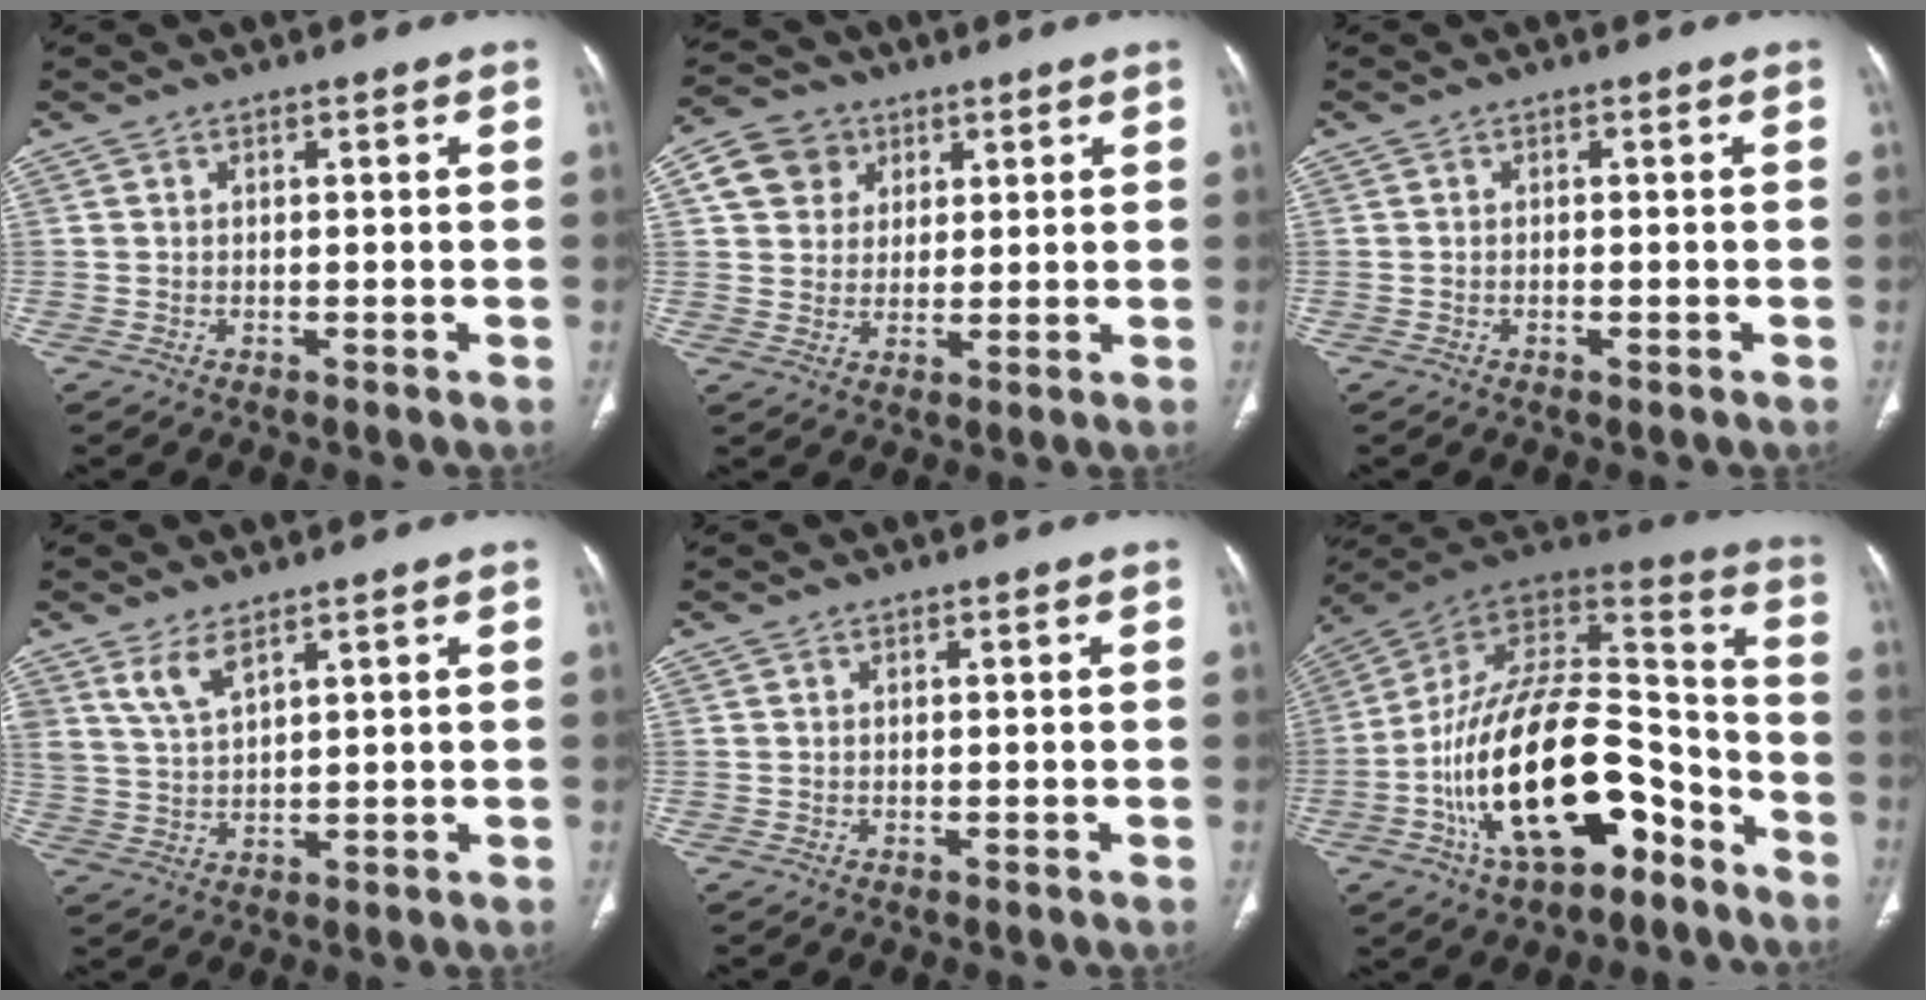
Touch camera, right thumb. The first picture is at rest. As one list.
[{"total": 8.4, "force": [3.3, 7.2, 2.8], "torque": [-0.027, -0.003, 0.057]}, {"total": 0.7, "force": [-0.4, 0.2, 0.5], "torque": [-0.015, 0.006, -0.004]}, {"total": 5.0, "force": [3.4, 1.8, 3.3], "torque": [-0.068, -0.019, 0.077]}, {"total": 0.0}, {"total": 26.5, "force": [-11.4, 13.0, 20.2], "torque": [-0.350, 0.079, -0.182]}]